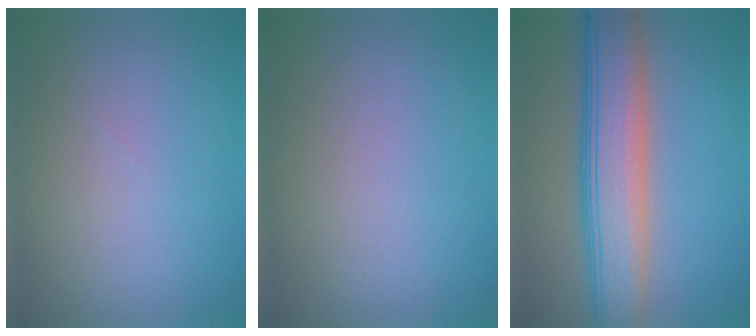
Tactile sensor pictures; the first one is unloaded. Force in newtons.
{"total": 0.0}
{"total": 8.8, "press": 8.8, "slide": 0.3}